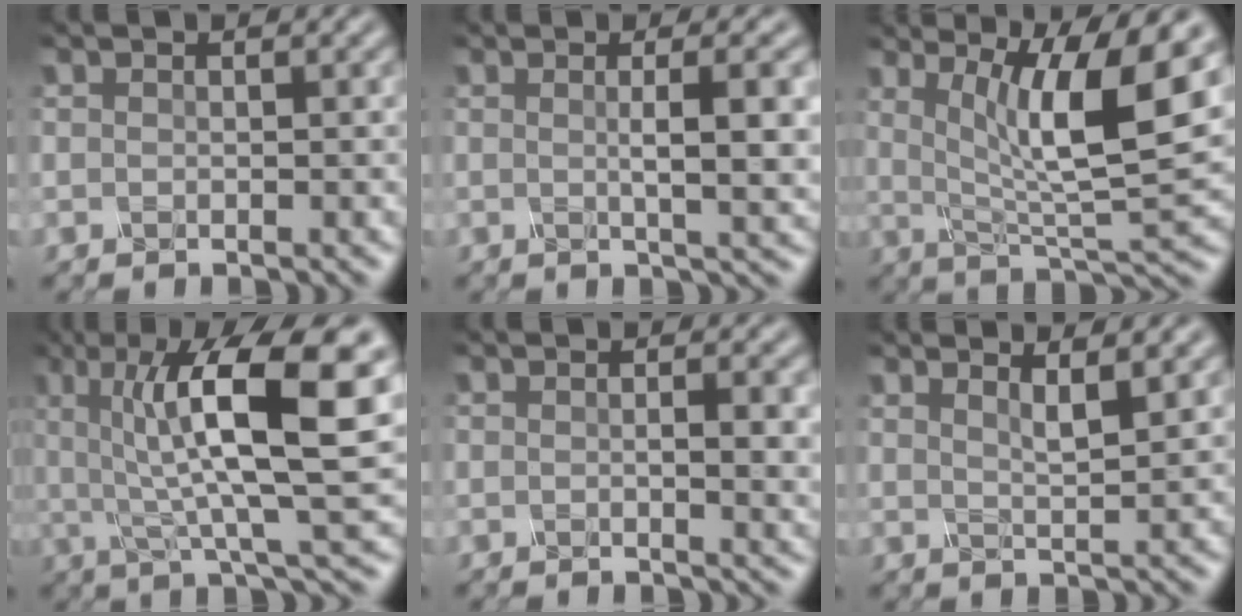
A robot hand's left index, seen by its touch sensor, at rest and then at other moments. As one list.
[{"total": 5.1, "force": [0.4, 1.1, 5.0], "torque": [-0.063, 0.011, 0.012]}, {"total": 10.1, "force": [2.2, 2.0, 9.7], "torque": [-0.155, 0.000, 0.048]}, {"total": 11.8, "force": [2.4, 3.1, 11.1], "torque": [-0.188, 0.009, 0.047]}, {"total": 2.6, "force": [0.0, 0.5, 2.6], "torque": [-0.034, 0.001, 0.006]}, {"total": 2.5, "force": [1.8, 0.3, 1.8], "torque": [-0.024, 0.010, 0.026]}]